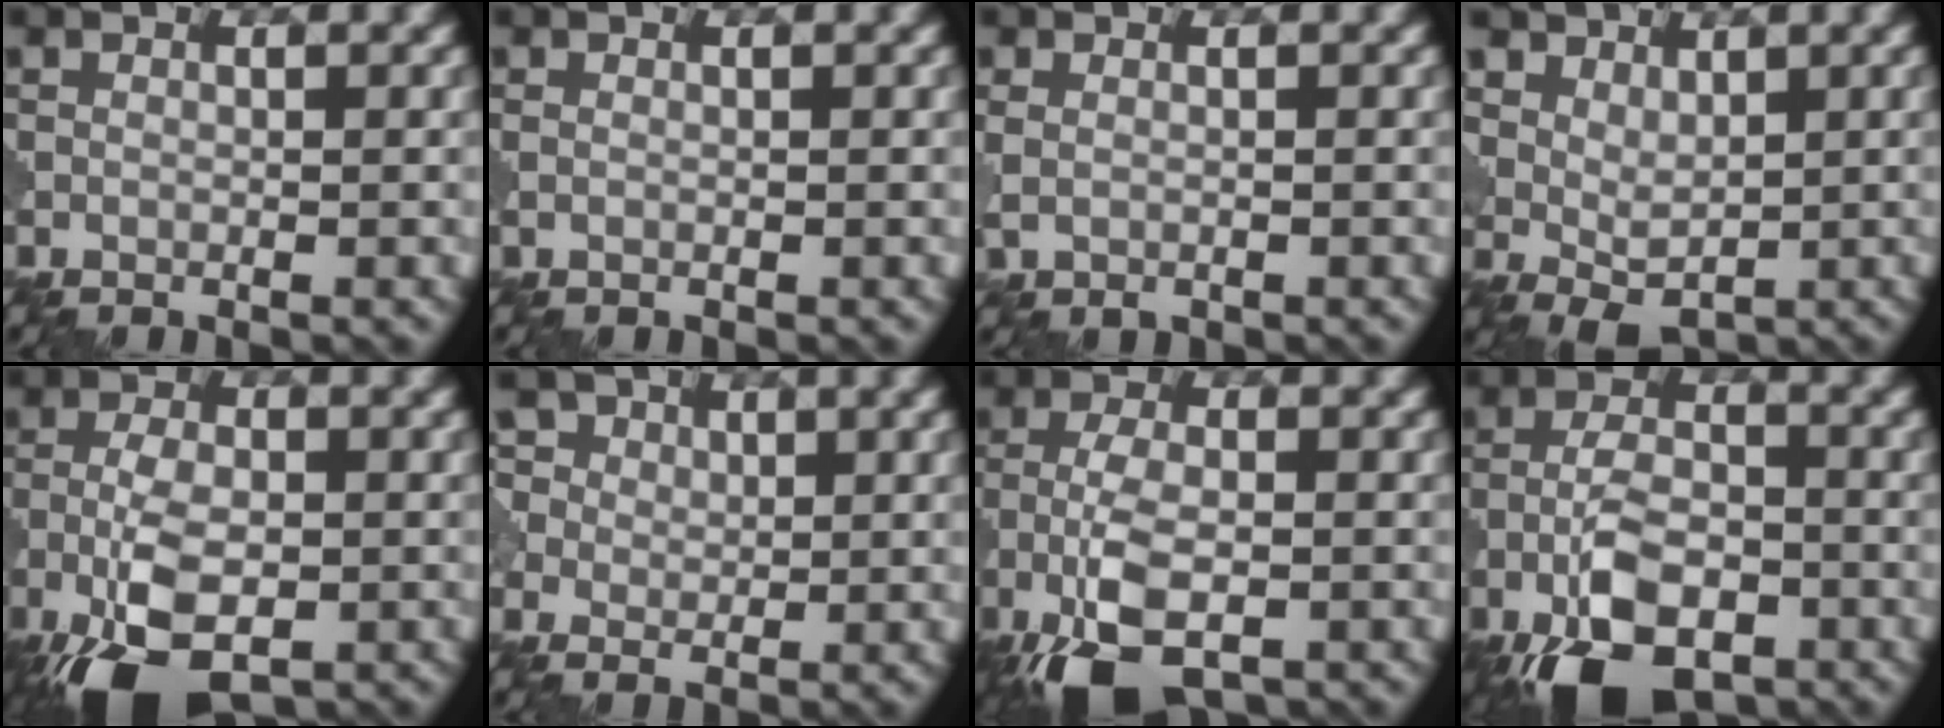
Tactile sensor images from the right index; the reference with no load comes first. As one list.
[{"total": 0.7, "force": [0.2, 0.4, 0.5], "torque": [-0.011, 0.000, 0.006]}, {"total": 1.6, "force": [-0.3, 1.1, 1.1], "torque": [-0.025, -0.007, -0.001]}, {"total": 3.8, "force": [2.1, 2.5, 1.9], "torque": [-0.036, -0.002, 0.031]}, {"total": 9.2, "force": [-4.9, 4.1, 6.6], "torque": [-0.139, -0.016, -0.091]}, {"total": 8.2, "force": [3.6, 6.1, 4.2], "torque": [-0.089, 0.028, 0.035]}, {"total": 8.2, "force": [-4.6, 3.3, 6.0], "torque": [-0.127, -0.011, -0.091]}, {"total": 9.5, "force": [-5.3, 4.3, 6.5], "torque": [-0.129, -0.008, -0.106]}]